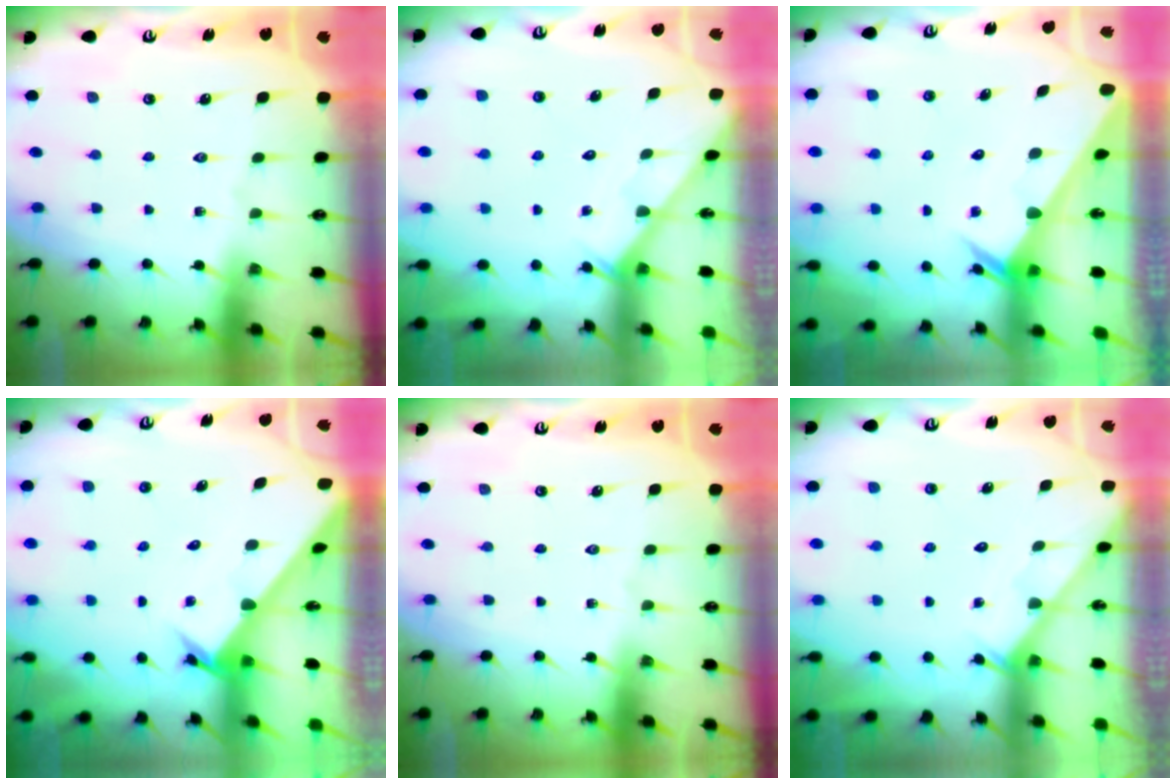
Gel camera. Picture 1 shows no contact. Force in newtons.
{"total": 2.1, "press": 2.1, "slide": 0.1}
{"total": 2.4, "press": 2.4, "slide": 0.1}
{"total": 2.6, "press": 2.6, "slide": 0.3}
{"total": 0.0}
{"total": 2.1, "press": 2.1, "slide": 0.1}